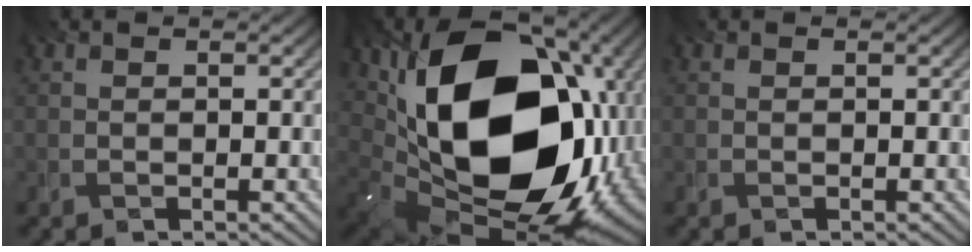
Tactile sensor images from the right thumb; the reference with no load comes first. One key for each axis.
{"total": 22.3, "fx": 3.8, "fy": 15.0, "fz": 16.1, "tx": -0.350, "ty": -0.036, "tz": 0.102}
{"total": 0.0}